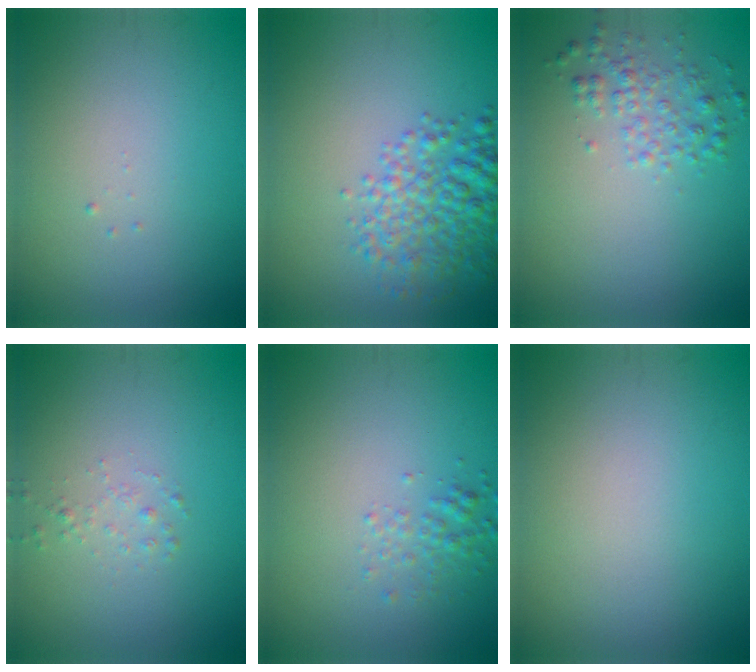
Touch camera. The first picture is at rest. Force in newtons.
{"total": 5.0, "press": 5.0, "slide": 0.2}
{"total": 2.2, "press": 2.2, "slide": 0.1}
{"total": 0.8, "press": 0.7, "slide": 0.1}
{"total": 1.6, "press": 1.6, "slide": 0.1}
{"total": 0.0}